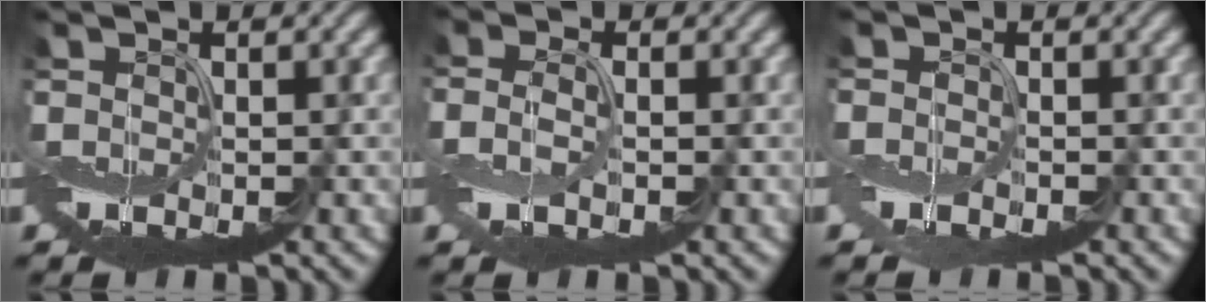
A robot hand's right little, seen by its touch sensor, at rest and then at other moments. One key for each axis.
{"total": 2.0, "fx": -0.5, "fy": 1.0, "fz": 1.6, "tx": -0.045, "ty": 0.001, "tz": -0.013}
{"total": 1.2, "fx": -1.0, "fy": 0.4, "fz": 0.5, "tx": -0.010, "ty": -0.002, "tz": -0.026}